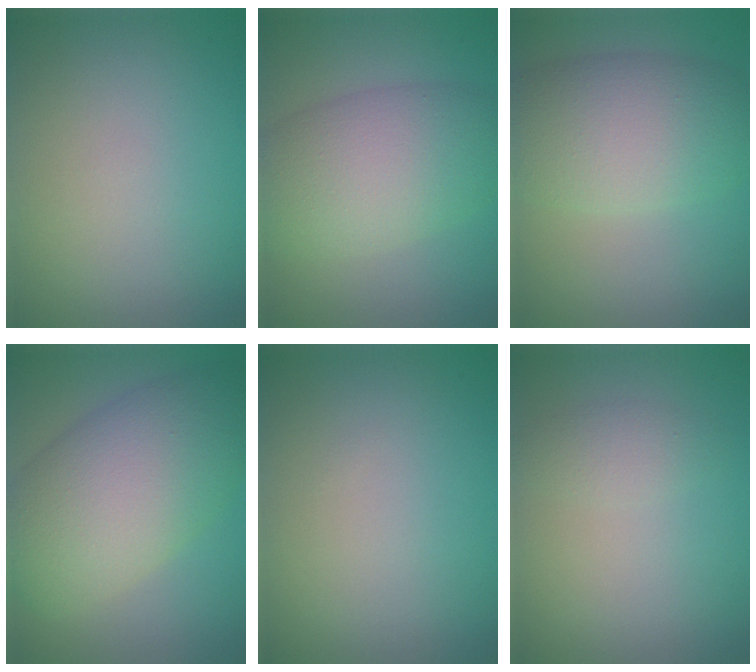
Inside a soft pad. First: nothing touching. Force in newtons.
{"total": 8.1, "press": 8.1, "slide": 0.3}
{"total": 7.8, "press": 7.8, "slide": 0.5}
{"total": 10.0, "press": 10.0, "slide": 0.2}
{"total": 0.0}
{"total": 1.6, "press": 1.6, "slide": 0.0}